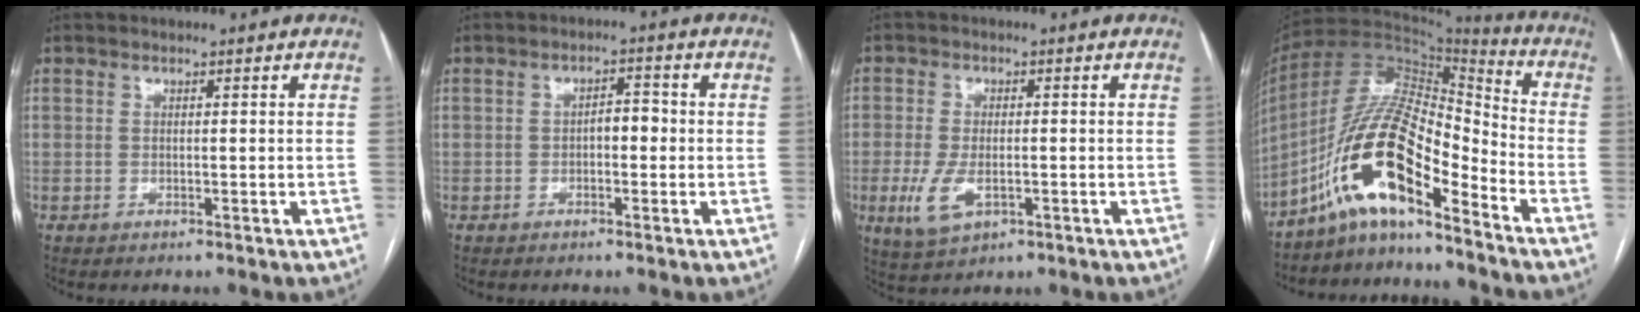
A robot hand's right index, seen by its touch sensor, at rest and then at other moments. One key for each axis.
{"total": 2.8, "fx": -0.4, "fy": 1.3, "fz": 2.4, "tx": -0.032, "ty": 0.012, "tz": -0.008}
{"total": 6.2, "fx": -1.9, "fy": 3.3, "fz": 4.9, "tx": -0.106, "ty": -0.009, "tz": -0.026}
{"total": 14.0, "fx": -8.7, "fy": 3.6, "fz": 10.4, "tx": -0.202, "ty": 0.034, "tz": -0.157}